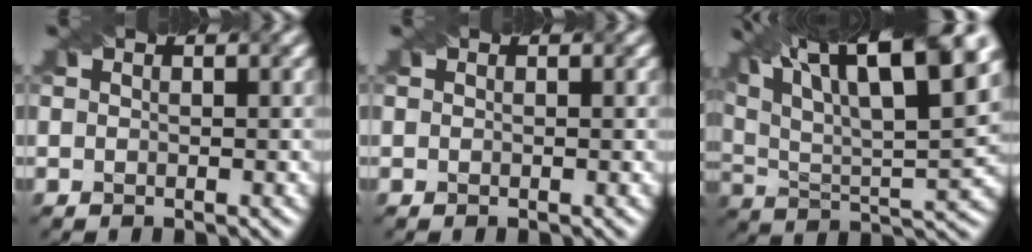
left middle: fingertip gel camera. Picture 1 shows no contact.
{"total": 0.0}
{"total": 17.5, "force": [10.1, 5.8, 13.2], "torque": [-0.238, 0.036, 0.164]}